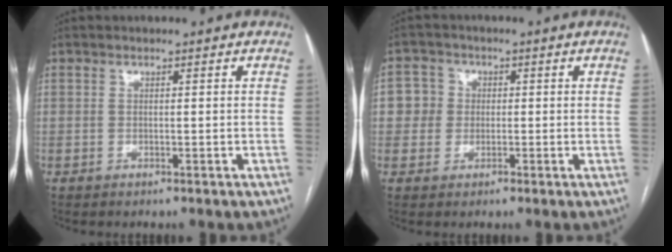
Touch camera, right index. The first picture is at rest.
{"total": 4.2, "force": [0.1, 4.2, 0.4], "torque": [-0.003, 0.019, 0.003]}